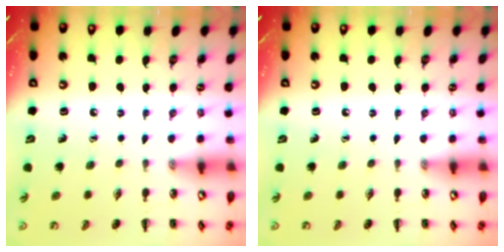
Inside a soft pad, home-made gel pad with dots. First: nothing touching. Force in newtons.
{"total": 0.0}